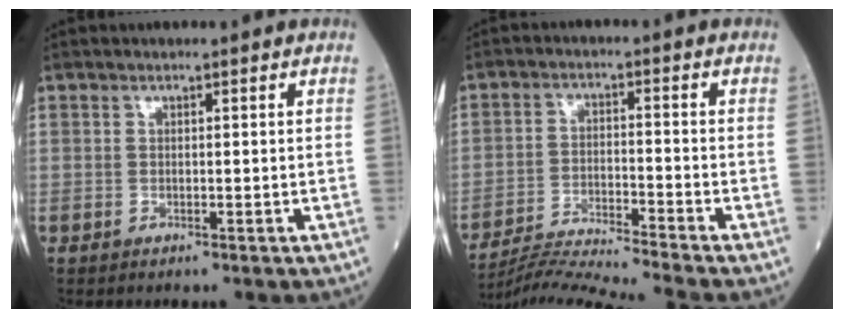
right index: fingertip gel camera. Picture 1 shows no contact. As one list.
[{"total": 11.3, "force": [-10.5, -3.3, 2.9], "torque": [-0.037, -0.016, -0.181]}]